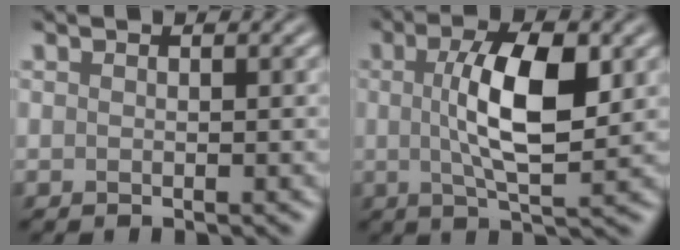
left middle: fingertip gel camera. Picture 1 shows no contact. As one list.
[{"total": 7.0, "force": [1.0, 2.3, 6.6], "torque": [-0.120, 0.005, 0.016]}]